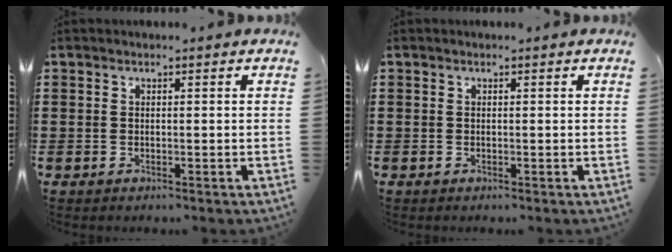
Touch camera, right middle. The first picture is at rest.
{"total": 0.0}